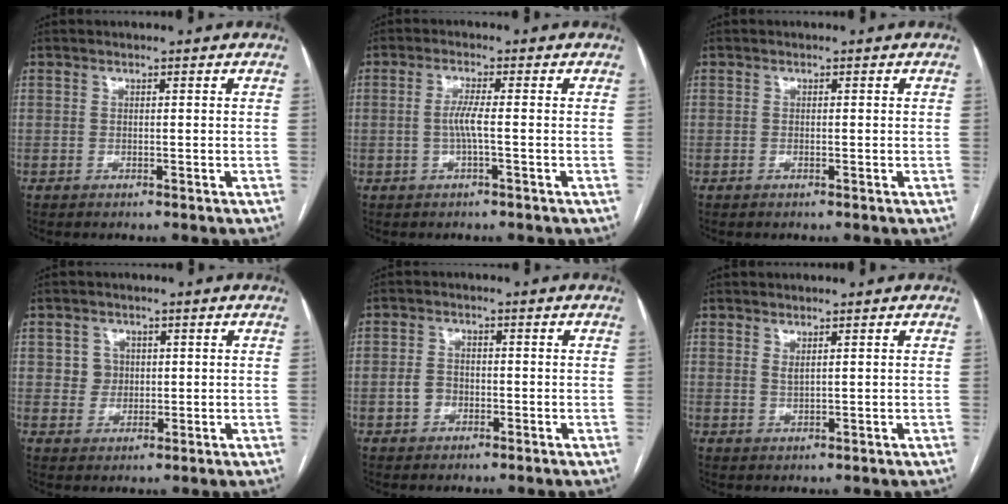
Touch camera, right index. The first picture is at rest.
{"total": 3.0, "force": [-0.5, -0.1, 2.9], "torque": [-0.059, 0.001, -0.010]}
{"total": 0.0}
{"total": 3.1, "force": [0.7, 3.0, 0.4], "torque": [-0.001, 0.007, 0.012]}
{"total": 2.7, "force": [-0.9, 2.2, 1.3], "torque": [-0.025, 0.009, -0.016]}
{"total": 1.1, "force": [0.7, 0.2, 0.8], "torque": [-0.017, -0.004, 0.016]}